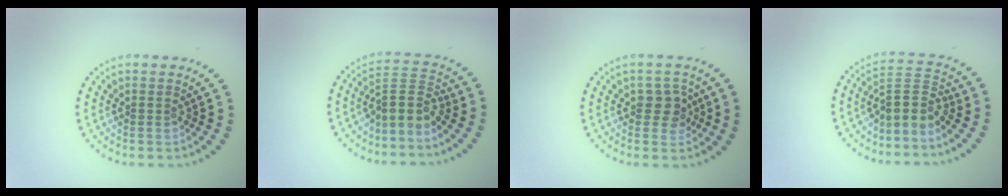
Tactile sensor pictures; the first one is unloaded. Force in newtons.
{"total": 3.1, "press": 2.1, "slide": 2.3}
{"total": 2.3, "press": 2.1, "slide": 0.9}
{"total": 3.0, "press": 2.2, "slide": 2.1}